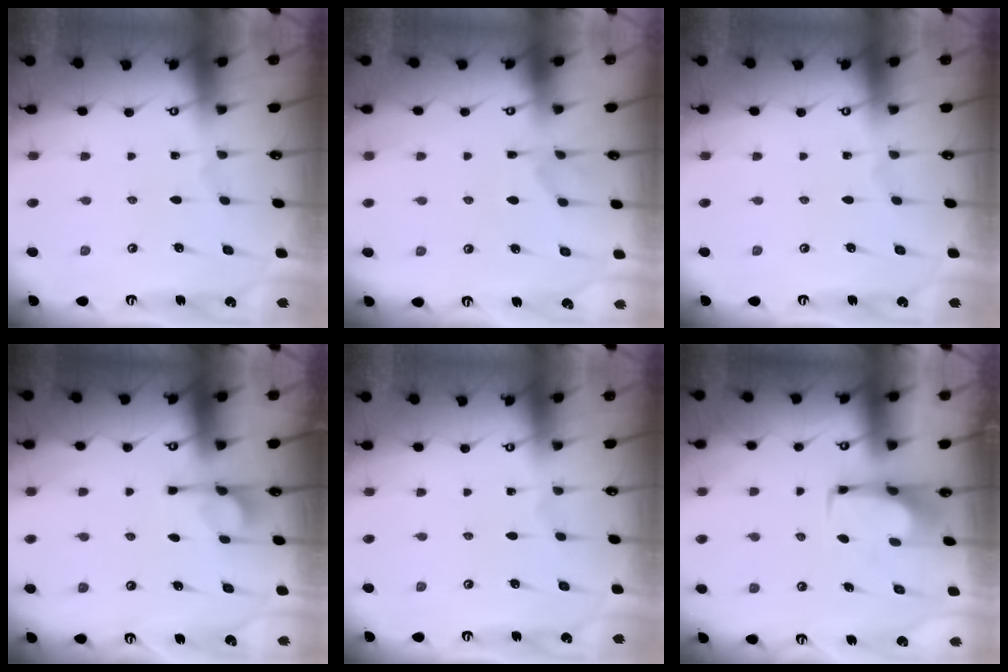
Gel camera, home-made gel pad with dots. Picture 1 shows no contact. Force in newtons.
{"total": 1.6, "press": 1.2, "slide": 1.2}
{"total": 0.0}
{"total": 5.4, "press": 5.4, "slide": 0.5}
{"total": 0.0}
{"total": 1.0, "press": 0.9, "slide": 0.4}